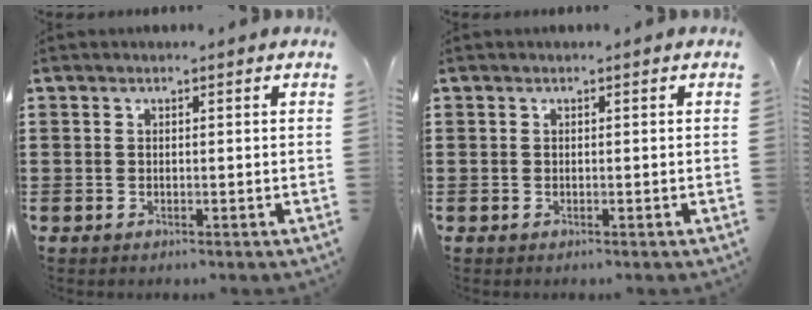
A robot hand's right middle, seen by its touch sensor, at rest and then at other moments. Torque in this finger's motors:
{"motor_torque": [-0.59, 0.64, 0.00, -0.01]}